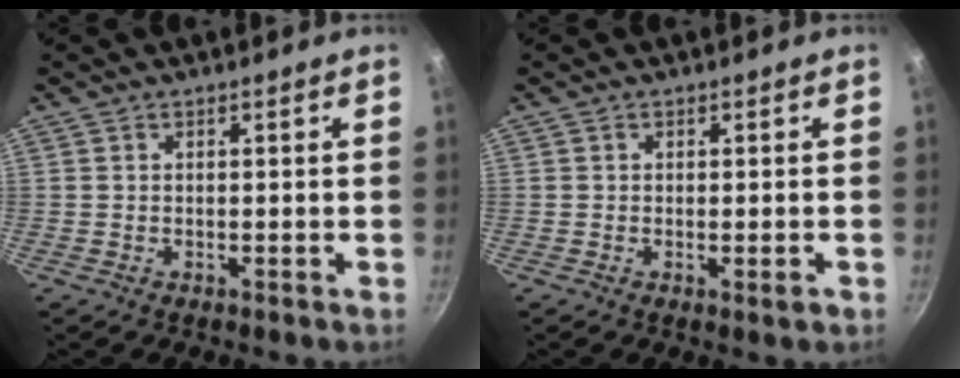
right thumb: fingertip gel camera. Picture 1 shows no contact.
{"total": 1.8, "force": [-0.5, 0.4, 1.7], "torque": [-0.028, -0.003, -0.010]}